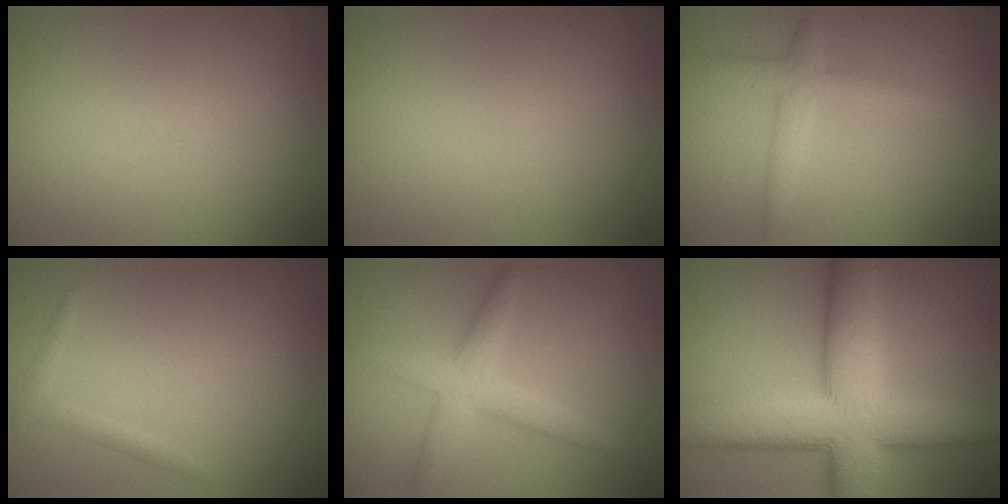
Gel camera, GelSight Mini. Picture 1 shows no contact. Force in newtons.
{"total": 0.0}
{"total": 2.5, "press": 2.5, "slide": 0.1}
{"total": 1.0, "press": 1.0, "slide": 0.0}
{"total": 3.5, "press": 3.5, "slide": 0.1}
{"total": 12.0, "press": 12.0, "slide": 0.6}